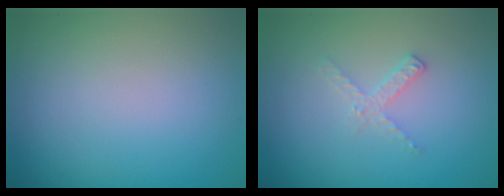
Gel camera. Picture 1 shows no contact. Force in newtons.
{"total": 1.4, "press": 1.4, "slide": 0.1}